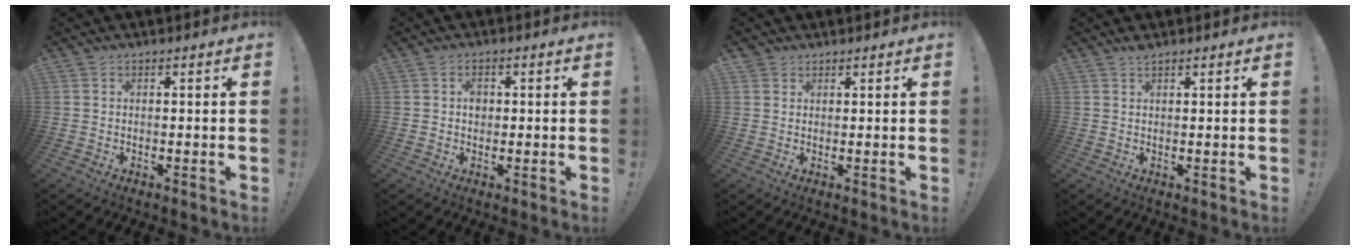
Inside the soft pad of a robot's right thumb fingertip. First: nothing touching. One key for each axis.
{"total": 2.3, "fx": -0.2, "fy": 1.8, "fz": 1.4, "tx": -0.015, "ty": 0.002, "tz": -0.006}
{"total": 1.8, "fx": 1.5, "fy": 1.0, "fz": 0.0, "tx": 0.004, "ty": -0.009, "tz": 0.028}
{"total": 1.4, "fx": 1.2, "fy": 0.2, "fz": 0.6, "tx": -0.013, "ty": -0.003, "tz": 0.022}